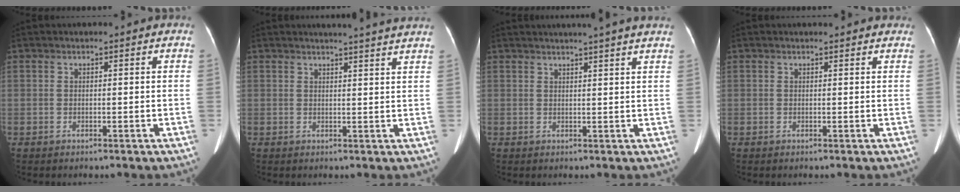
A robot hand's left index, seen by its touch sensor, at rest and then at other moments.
{"total": 9.1, "force": [8.4, -0.7, 3.4], "torque": [-0.043, -0.001, 0.082]}
{"total": 8.6, "force": [7.5, -0.8, 4.1], "torque": [-0.054, 0.021, 0.077]}
{"total": 3.0, "force": [2.7, 1.1, 0.9], "torque": [-0.010, 0.013, 0.021]}